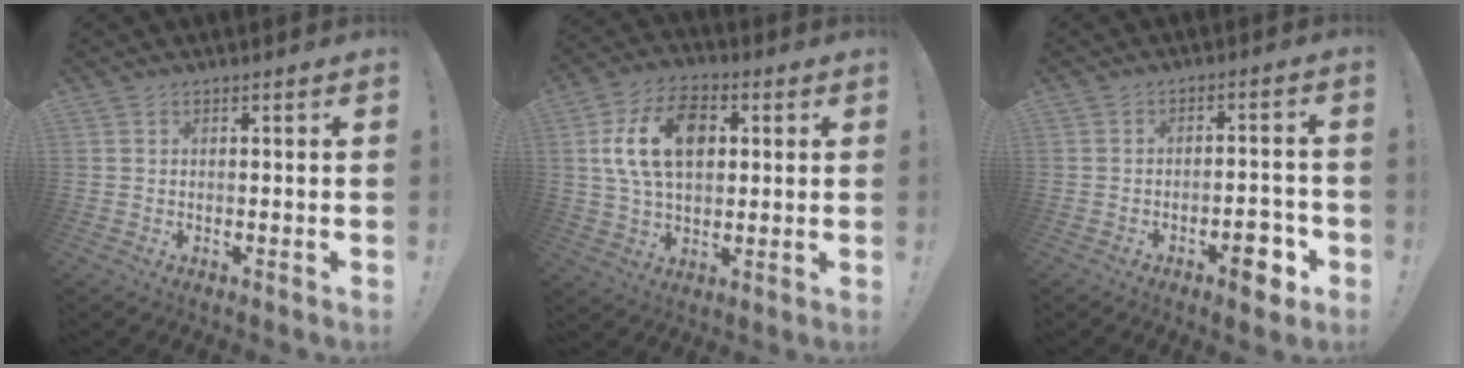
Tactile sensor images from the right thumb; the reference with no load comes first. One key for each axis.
{"total": 16.2, "fx": 3.6, "fy": 10.8, "fz": 11.5, "tx": -0.197, "ty": 0.001, "tz": 0.066}
{"total": 8.1, "fx": -4.0, "fy": 3.7, "fz": 6.0, "tx": -0.056, "ty": 0.017, "tz": -0.066}